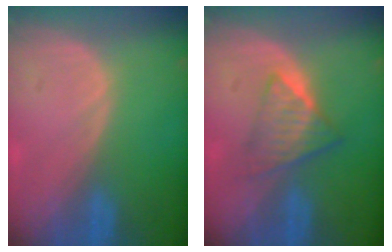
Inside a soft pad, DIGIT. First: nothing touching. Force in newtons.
{"total": 5.9, "press": 5.1, "slide": 3.0}